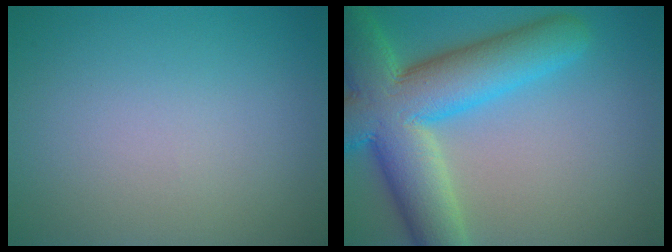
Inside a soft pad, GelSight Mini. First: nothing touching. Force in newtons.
{"total": 11.7, "press": 11.6, "slide": 0.5}